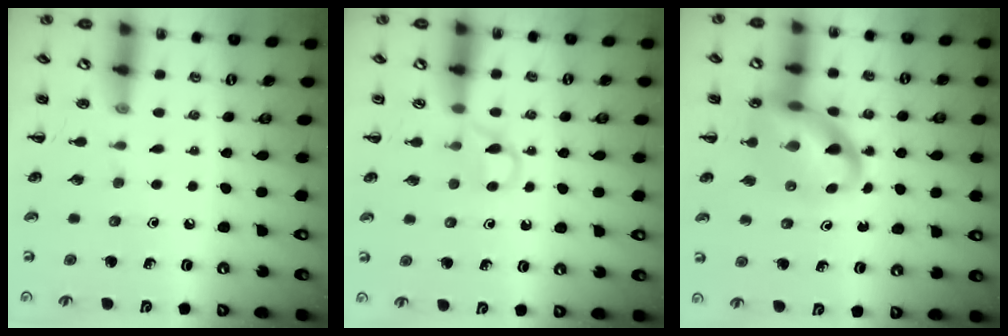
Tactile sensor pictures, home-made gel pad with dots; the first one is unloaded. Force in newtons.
{"total": 3.4, "press": 3.2, "slide": 1.1}
{"total": 13.8, "press": 13.3, "slide": 3.6}